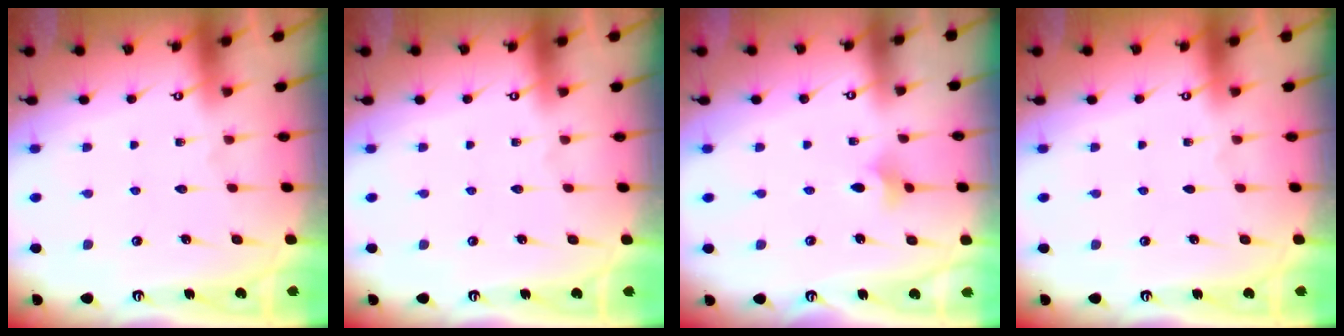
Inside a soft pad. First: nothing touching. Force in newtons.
{"total": 0.0}
{"total": 3.6, "press": 3.5, "slide": 0.8}
{"total": 0.0}